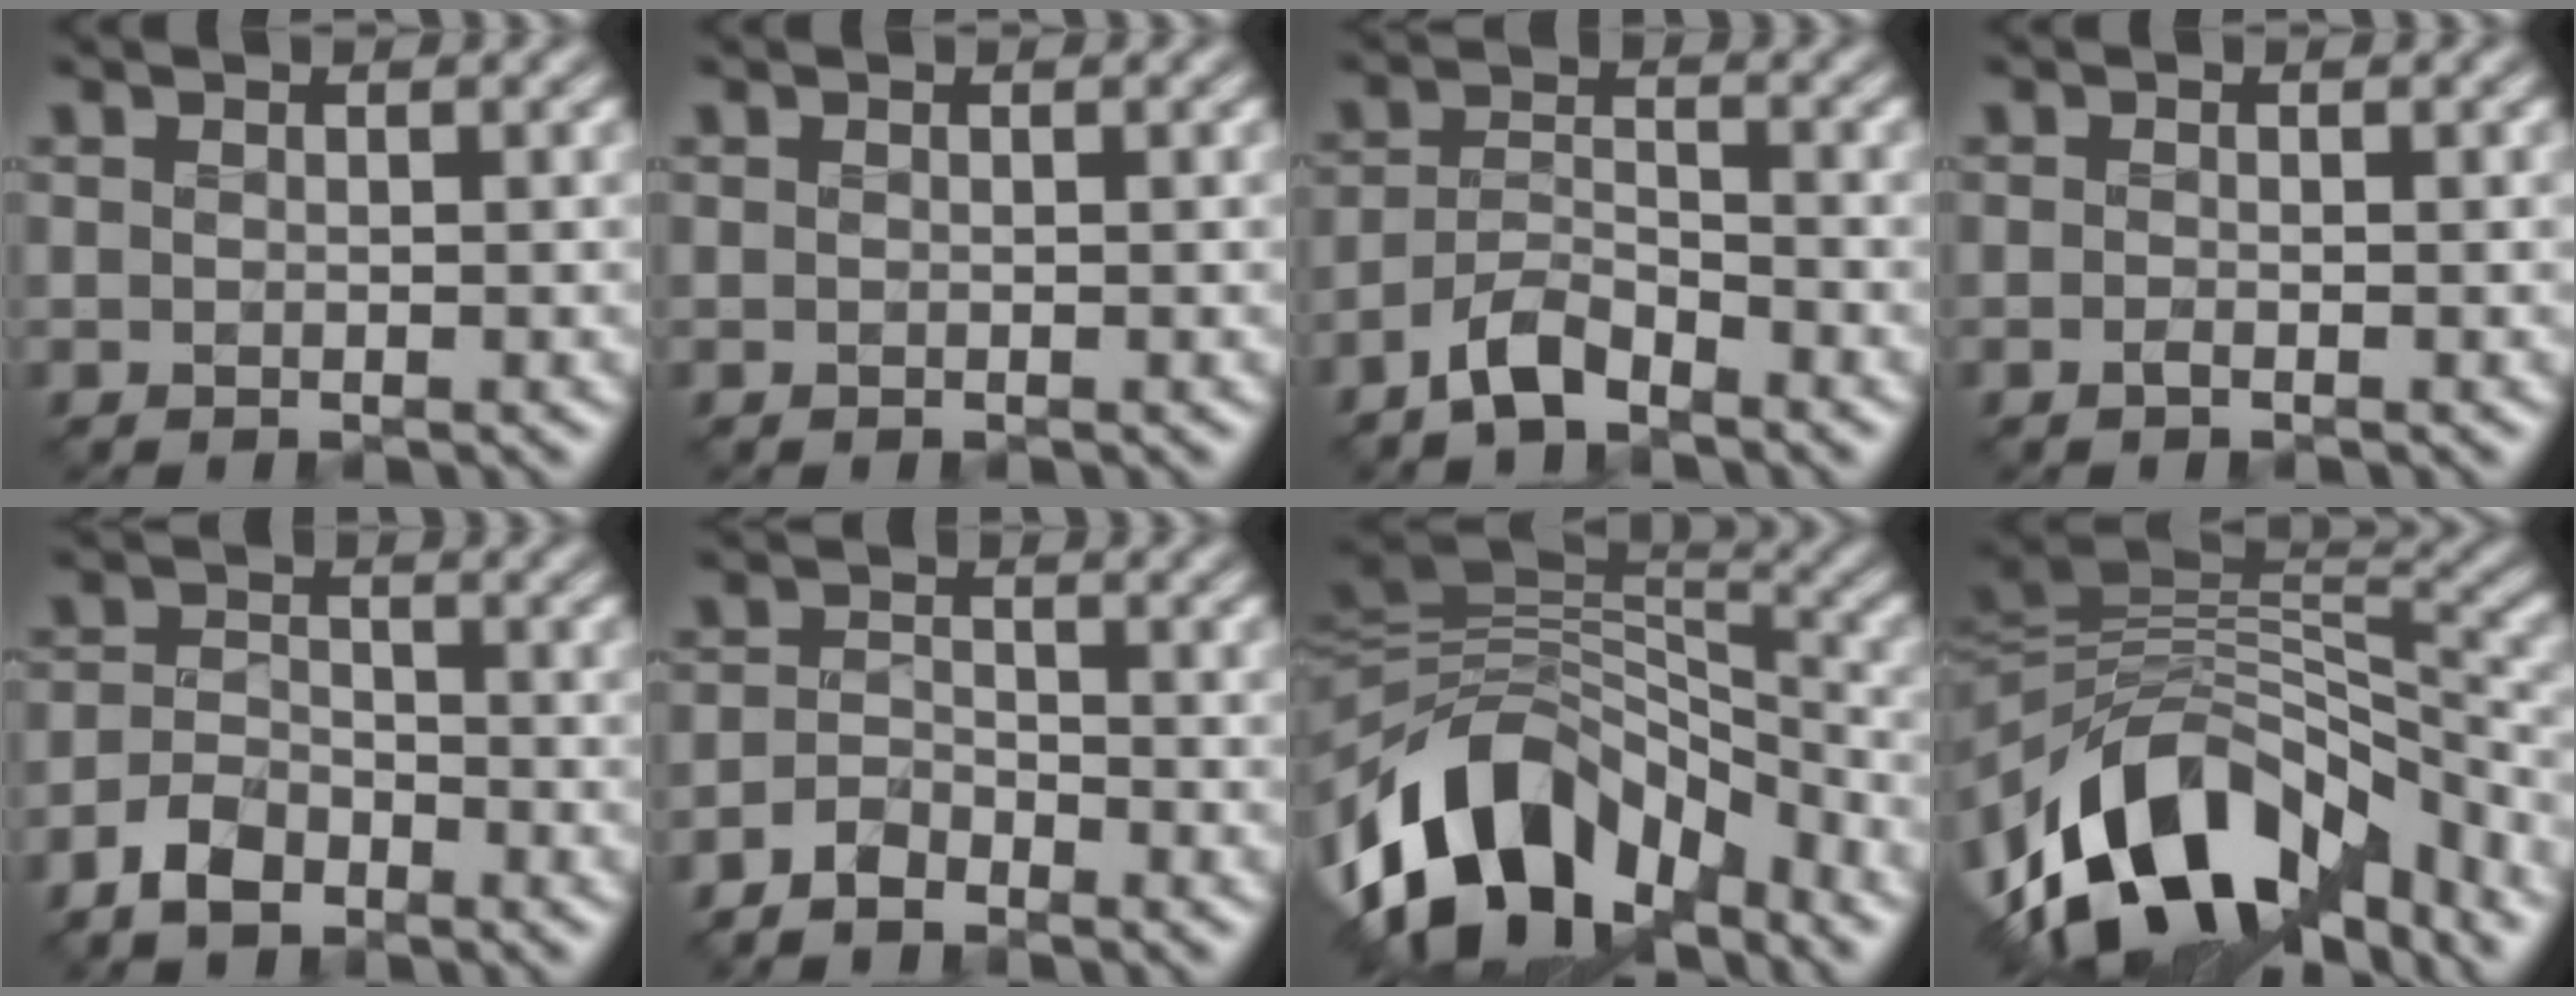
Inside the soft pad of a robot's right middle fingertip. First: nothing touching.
{"total": 0.0}
{"total": 3.5, "force": [-3.4, 0.1, 0.5], "torque": [-0.026, 0.013, -0.054]}
{"total": 1.1, "force": [-0.9, -0.5, -0.4], "torque": [-0.005, 0.007, -0.003]}
{"total": 3.3, "force": [-3.2, 0.6, 0.4], "torque": [-0.022, 0.007, -0.051]}
{"total": 2.7, "force": [-2.7, -0.2, -0.4], "torque": [-0.009, 0.009, -0.039]}
{"total": 12.3, "force": [-7.6, 7.0, 6.7], "torque": [-0.140, 0.019, -0.129]}
{"total": 13.0, "force": [-7.9, 6.4, 8.0], "torque": [-0.166, 0.024, -0.127]}